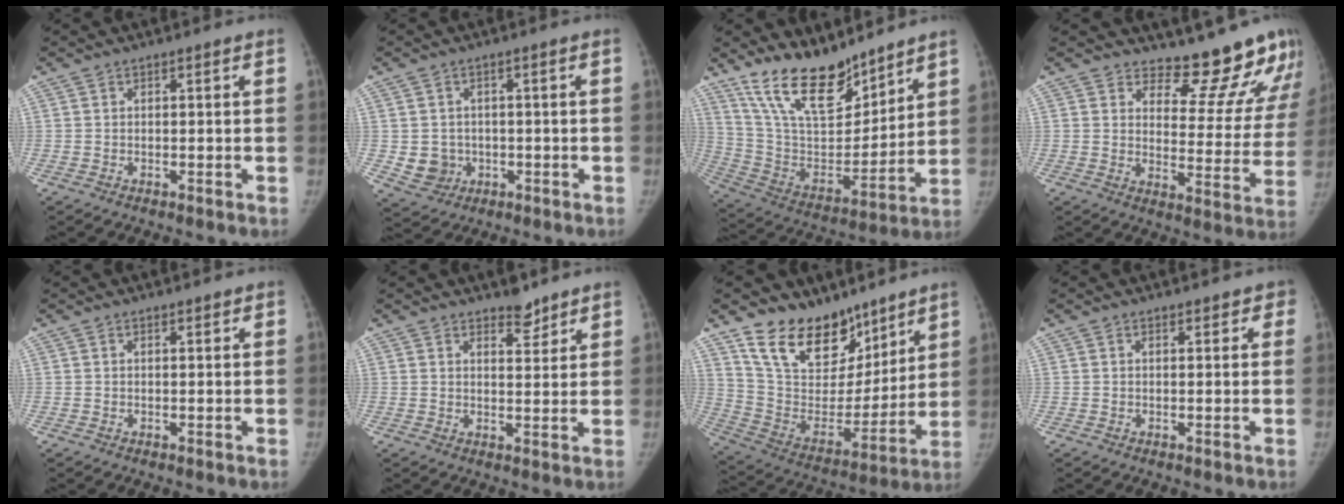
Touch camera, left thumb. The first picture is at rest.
{"total": 5.0, "force": [-0.6, 4.7, 1.7], "torque": [-0.006, 0.004, 0.002]}
{"total": 19.2, "force": [14.9, 7.4, 9.6], "torque": [-0.126, -0.088, 0.279]}
{"total": 16.2, "force": [15.0, 5.0, 3.3], "torque": [0.020, -0.153, 0.177]}
{"total": 0.6, "force": [0.5, 0.2, 0.3], "torque": [-0.007, -0.003, 0.008]}
{"total": 3.9, "force": [3.2, 1.6, 1.5], "torque": [-0.004, -0.025, 0.050]}
{"total": 20.2, "force": [14.9, 11.4, 7.5], "torque": [-0.076, -0.089, 0.265]}
{"total": 2.0, "force": [1.4, 1.1, 0.8], "torque": [0.014, -0.001, 0.009]}